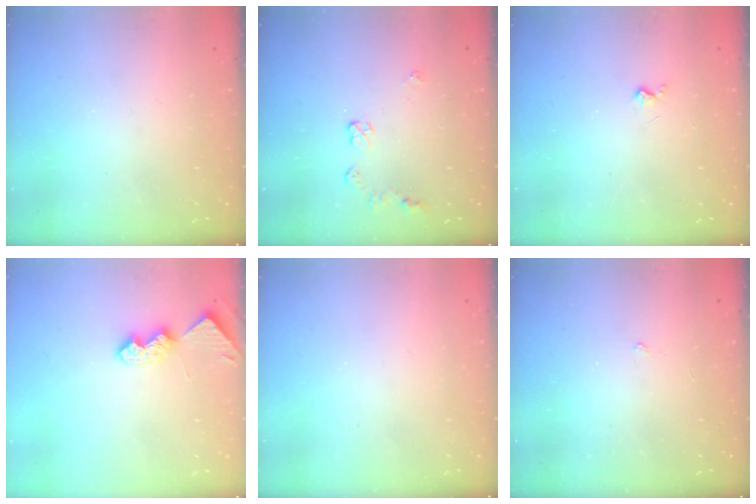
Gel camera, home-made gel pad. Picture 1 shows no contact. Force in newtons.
{"total": 5.3, "press": 5.2, "slide": 0.3}
{"total": 2.6, "press": 2.6, "slide": 0.5}
{"total": 7.5, "press": 7.5, "slide": 0.5}
{"total": 0.0}
{"total": 1.1, "press": 1.1, "slide": 0.3}